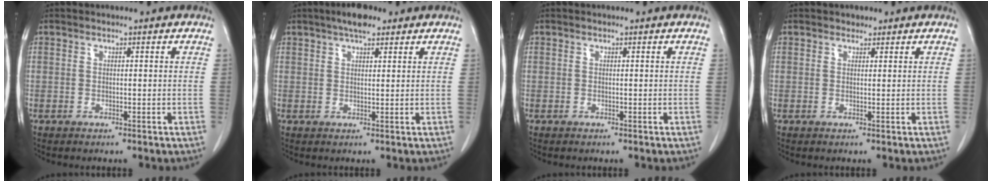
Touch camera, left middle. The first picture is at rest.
{"total": 4.4, "force": [3.1, 1.4, 2.8], "torque": [-0.051, 0.011, 0.049]}
{"total": 0.0}
{"total": 0.9, "force": [0.7, 0.5, 0.0], "torque": [-0.001, -0.001, 0.008]}